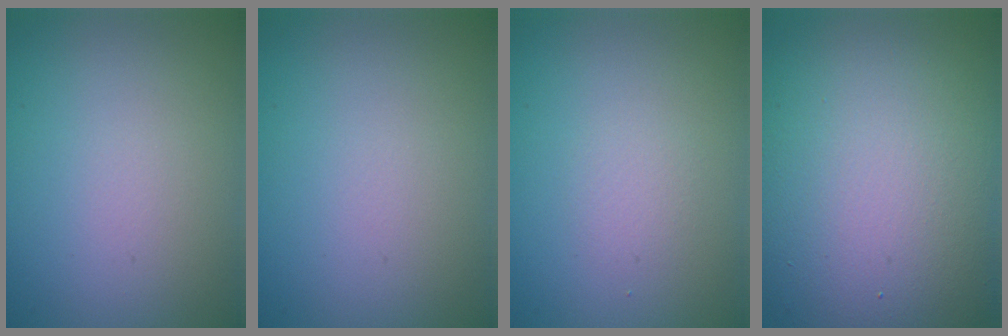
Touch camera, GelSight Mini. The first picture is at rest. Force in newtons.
{"total": 0.0}
{"total": 1.0, "press": 1.0, "slide": 0.1}
{"total": 14.2, "press": 14.2, "slide": 0.7}